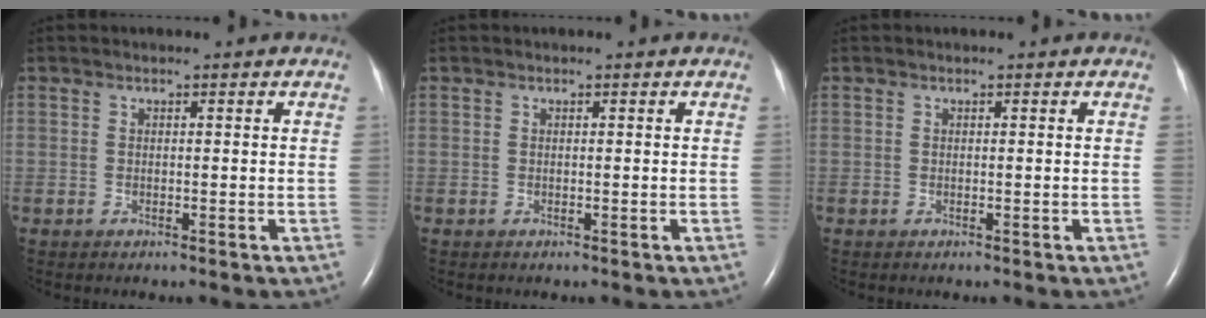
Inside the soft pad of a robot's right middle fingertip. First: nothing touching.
{"total": 0.0}
{"total": 0.0}